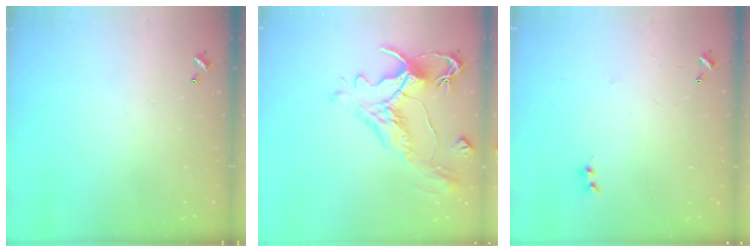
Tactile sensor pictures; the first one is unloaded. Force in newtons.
{"total": 1.7, "press": 0.9, "slide": 1.5}
{"total": 1.8, "press": 1.8, "slide": 0.3}